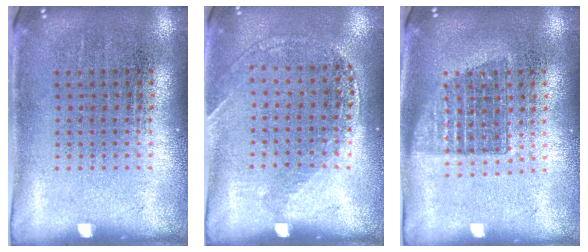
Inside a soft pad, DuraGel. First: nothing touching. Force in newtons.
{"total": 1.1, "press": 1.1, "slide": 0.4}
{"total": 1.4, "press": 1.2, "slide": 0.8}